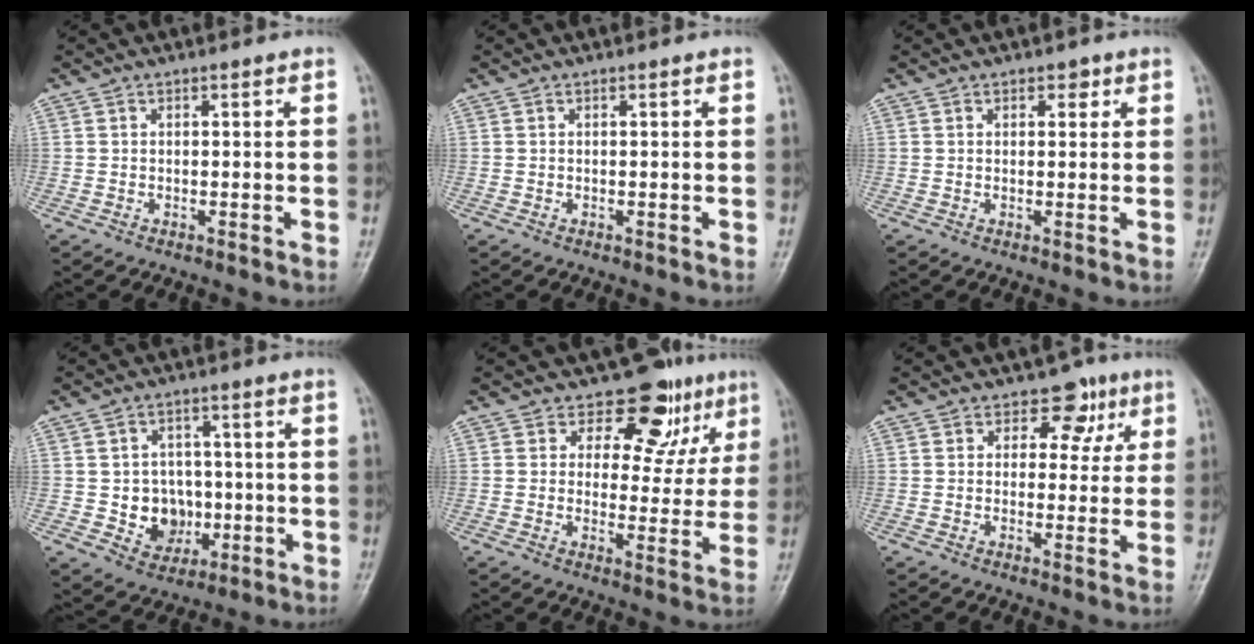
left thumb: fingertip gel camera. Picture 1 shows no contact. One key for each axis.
{"total": 0.0}
{"total": 1.8, "fx": 1.0, "fy": 1.2, "fz": 1.0, "tx": 0.003, "ty": -0.001, "tz": 0.009}
{"total": 8.7, "fx": -1.1, "fy": 7.7, "fz": 3.9, "tx": -0.013, "ty": 0.011, "tz": -0.008}
{"total": 10.0, "fx": 6.5, "fy": 6.5, "fz": 3.9, "tx": -0.002, "ty": -0.032, "tz": 0.077}
{"total": 5.8, "fx": 2.7, "fy": 4.4, "fz": 2.7, "tx": 0.010, "ty": -0.003, "tz": 0.028}